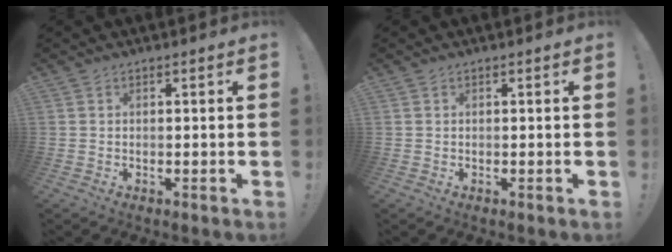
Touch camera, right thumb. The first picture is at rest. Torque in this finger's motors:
{"motor_torque": [-0.07, 0.13, -0.14, 0.06, 0.03]}